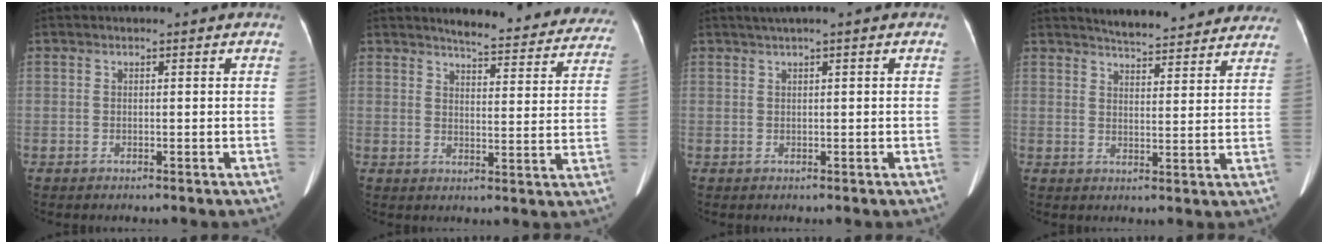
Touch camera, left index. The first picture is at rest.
{"total": 18.0, "force": [16.8, 3.2, 5.8], "torque": [-0.050, -0.045, 0.181]}
{"total": 1.7, "force": [1.0, -0.3, 1.3], "torque": [-0.031, 0.012, 0.024]}
{"total": 16.7, "force": [15.6, 2.9, 5.1], "torque": [-0.056, -0.005, 0.182]}